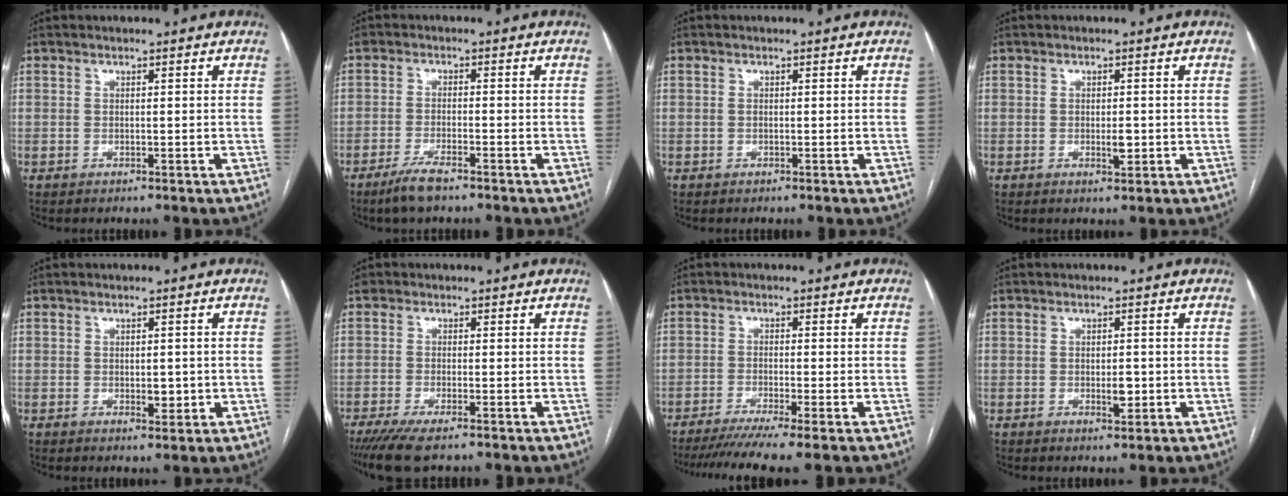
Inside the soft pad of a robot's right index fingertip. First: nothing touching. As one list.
[{"total": 4.4, "force": [-3.3, 0.8, 2.8], "torque": [-0.063, -0.005, -0.062]}, {"total": 0.0}, {"total": 2.0, "force": [-0.3, 0.7, 1.8], "torque": [-0.030, -0.002, -0.002]}, {"total": 2.4, "force": [-0.3, 1.3, 2.1], "torque": [-0.028, -0.002, 0.001]}, {"total": 5.3, "force": [-3.7, 1.3, 3.6], "torque": [-0.067, -0.013, -0.062]}, {"total": 8.0, "force": [-6.2, -1.0, 5.0], "torque": [-0.071, -0.019, -0.098]}, {"total": 2.3, "force": [-0.4, 1.0, 2.1], "torque": [-0.034, -0.002, -0.002]}]